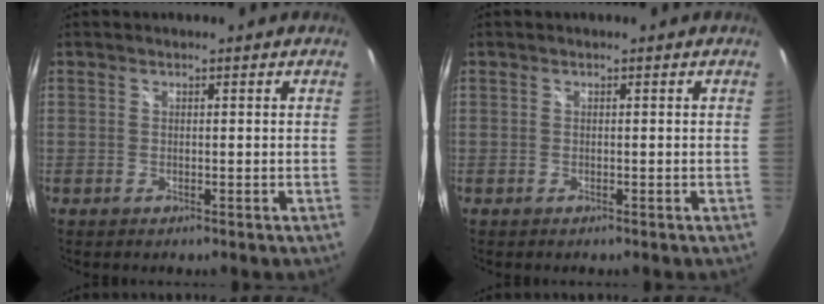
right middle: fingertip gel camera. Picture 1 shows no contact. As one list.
[{"total": 0.0}]